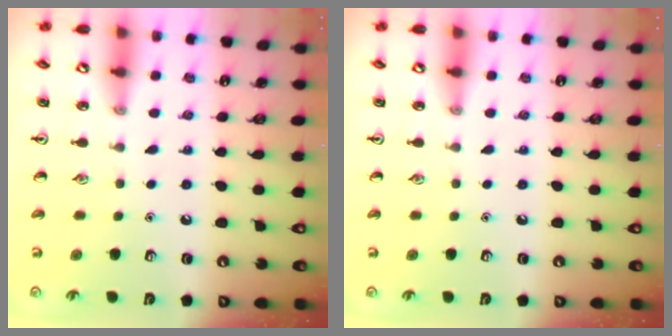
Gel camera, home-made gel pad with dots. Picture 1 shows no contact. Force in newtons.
{"total": 0.0}